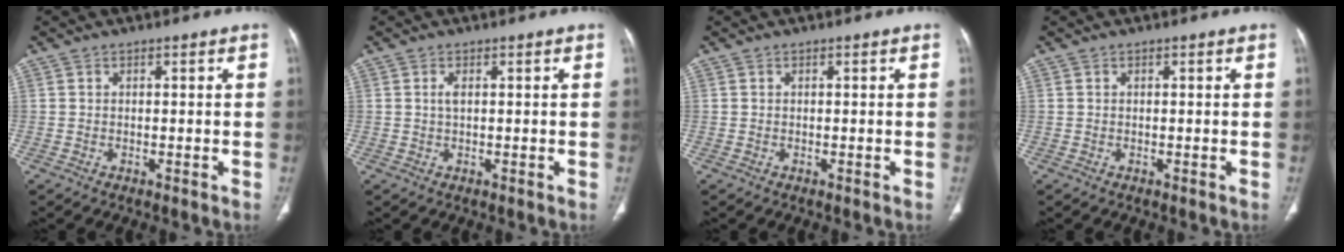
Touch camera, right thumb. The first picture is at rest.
{"total": 1.2, "force": [0.3, 0.4, 1.0], "torque": [-0.025, 0.001, 0.006]}
{"total": 0.0}
{"total": 0.0}